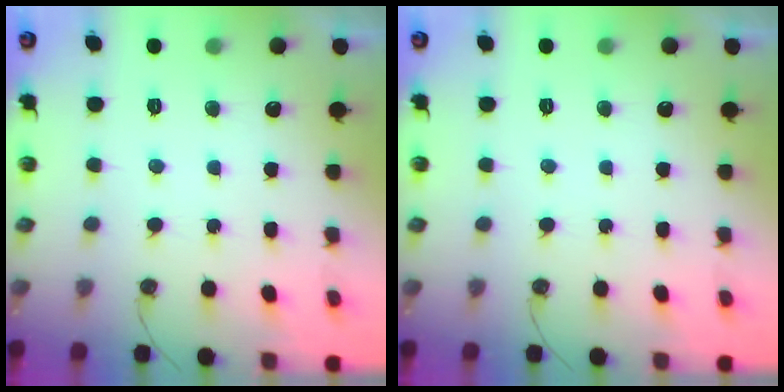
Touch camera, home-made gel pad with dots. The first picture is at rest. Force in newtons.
{"total": 0.0}